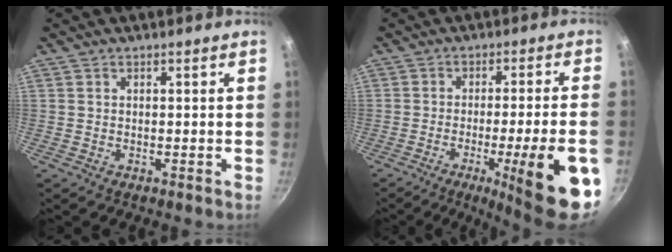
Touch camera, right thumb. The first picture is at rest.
{"total": 17.2, "force": [-6.8, 2.3, 15.6], "torque": [-0.199, 0.019, -0.090]}